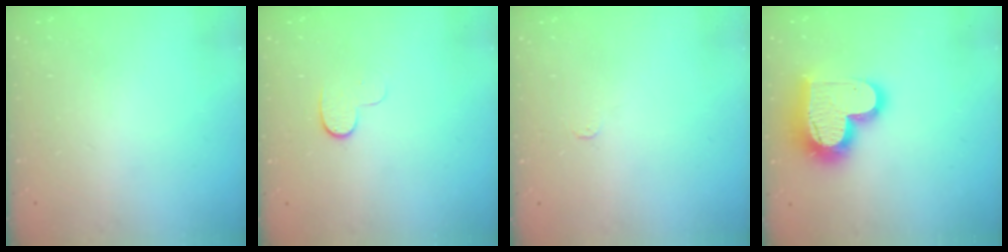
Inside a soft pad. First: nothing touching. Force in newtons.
{"total": 4.9, "press": 4.8, "slide": 1.2}
{"total": 1.7, "press": 1.7, "slide": 0.2}
{"total": 18.1, "press": 18.0, "slide": 1.6}